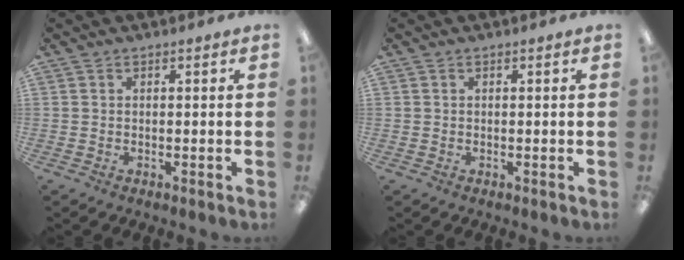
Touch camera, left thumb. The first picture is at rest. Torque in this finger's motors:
{"motor_torque": [-0.09, -0.05, 0.12, -0.13, 0.00]}